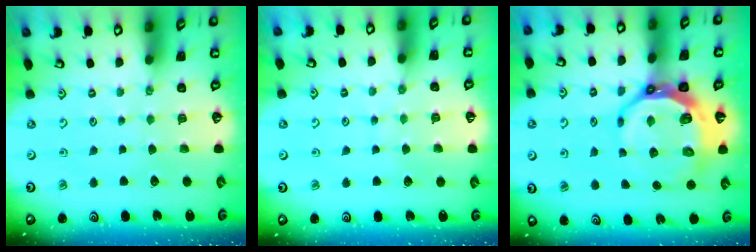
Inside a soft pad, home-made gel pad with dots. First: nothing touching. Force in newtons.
{"total": 5.3, "press": 5.3, "slide": 0.6}
{"total": 14.0, "press": 13.2, "slide": 4.7}